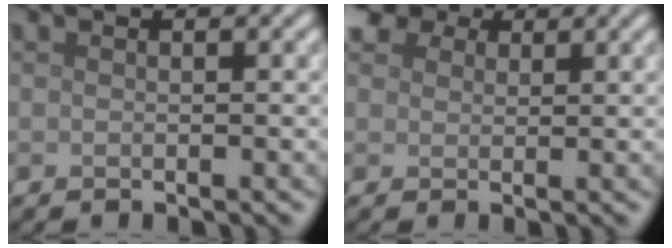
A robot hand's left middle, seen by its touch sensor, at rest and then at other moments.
{"total": 5.4, "force": [3.7, 3.2, 2.4], "torque": [-0.059, 0.010, 0.054]}